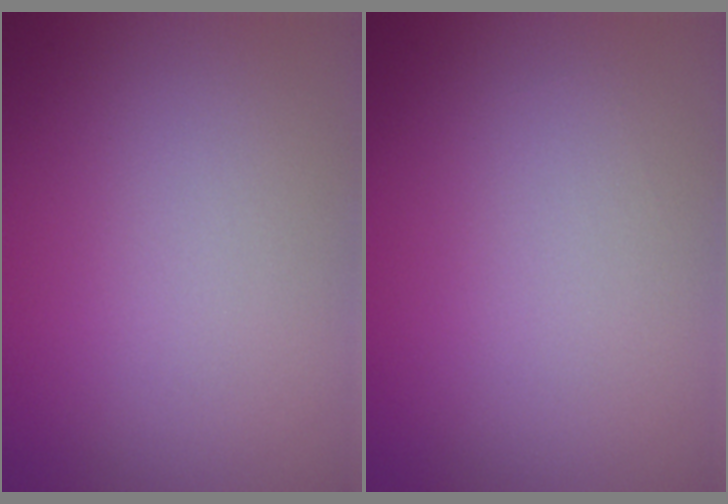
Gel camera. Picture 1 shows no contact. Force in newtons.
{"total": 0.0}